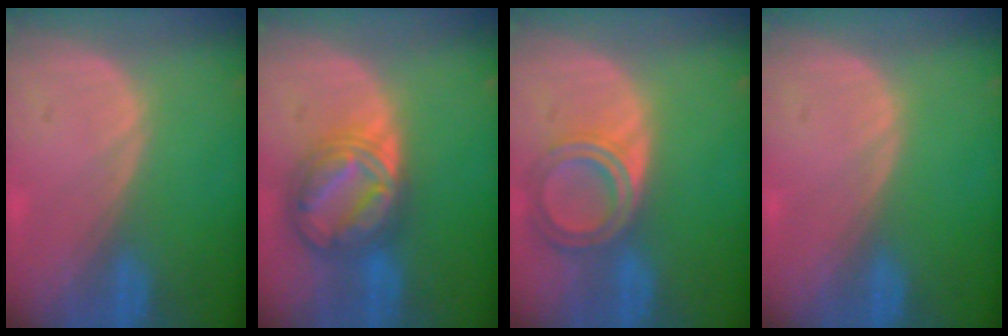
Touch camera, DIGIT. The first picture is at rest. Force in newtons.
{"total": 8.6, "press": 8.5, "slide": 0.6}
{"total": 6.5, "press": 5.8, "slide": 2.9}
{"total": 0.0}